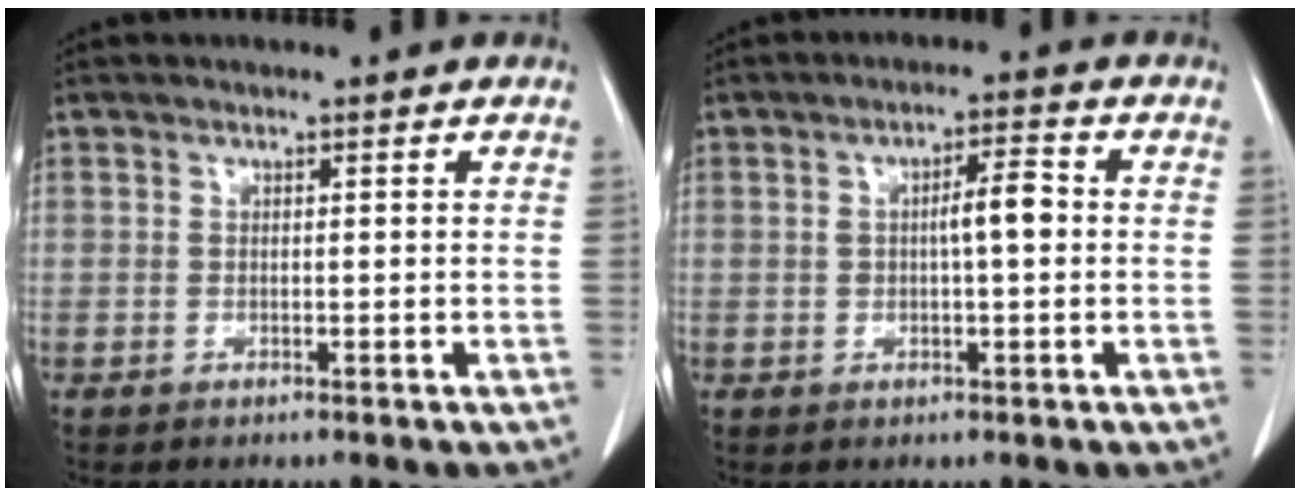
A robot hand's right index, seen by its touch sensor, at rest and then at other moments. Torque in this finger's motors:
{"motor_torque": [0.18, 0.04, 0.13, 0.05]}